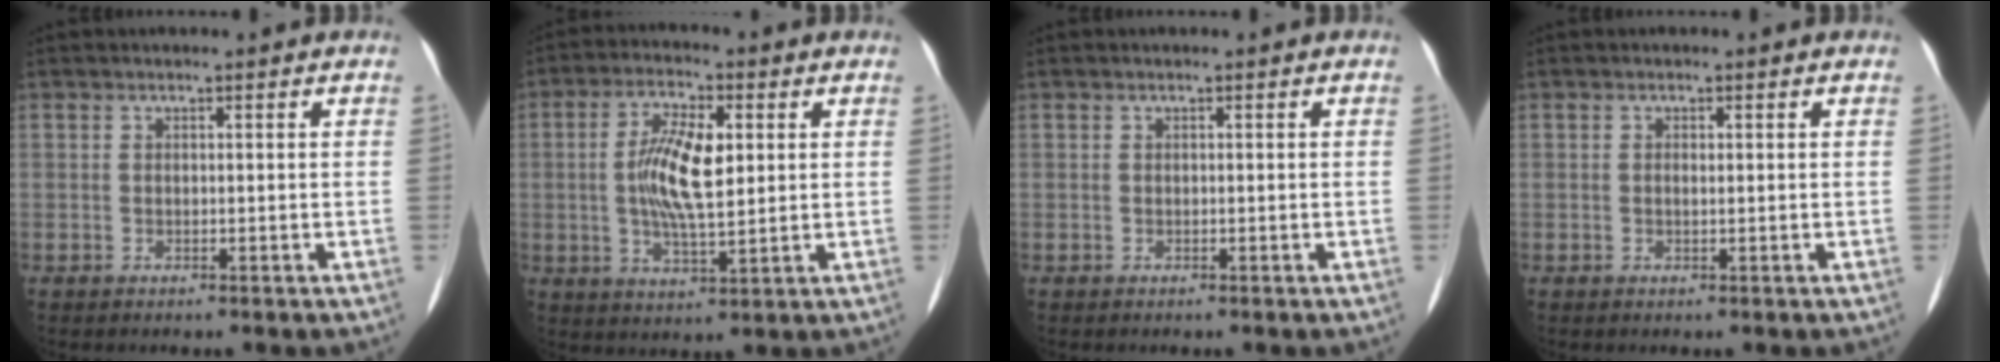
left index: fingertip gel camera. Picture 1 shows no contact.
{"total": 9.0, "force": [1.2, 2.8, 8.5], "torque": [-0.168, 0.004, 0.020]}
{"total": 0.0}
{"total": 0.5, "force": [0.1, 0.2, 0.5], "torque": [-0.013, -0.001, 0.001]}